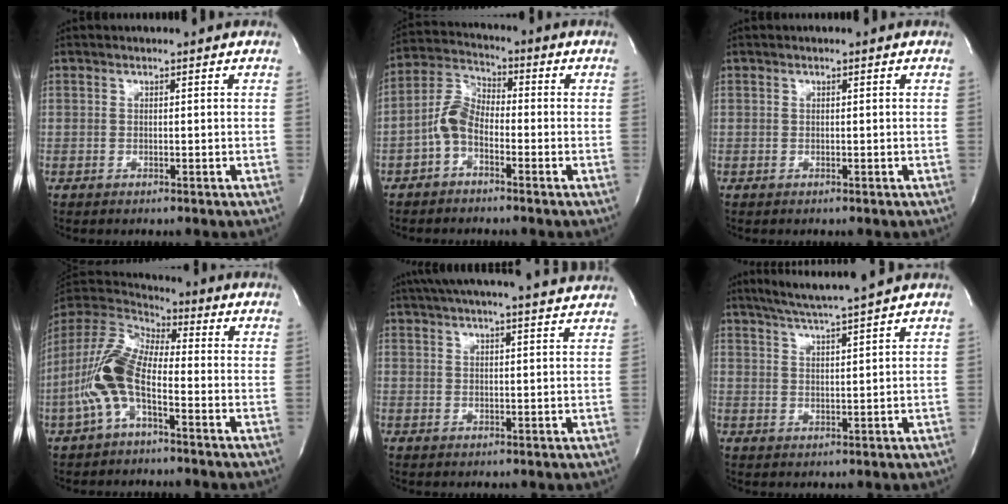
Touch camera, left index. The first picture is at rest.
{"total": 5.8, "force": [-2.5, 3.1, 4.2], "torque": [-0.103, 0.013, -0.056]}
{"total": 0.0}
{"total": 10.9, "force": [-3.7, 4.0, 9.5], "torque": [-0.229, 0.008, -0.078]}
{"total": 17.5, "force": [16.0, 0.2, 7.0], "torque": [-0.118, 0.015, 0.211]}
{"total": 7.1, "force": [6.0, -1.6, 3.3], "torque": [-0.065, -0.005, 0.103]}